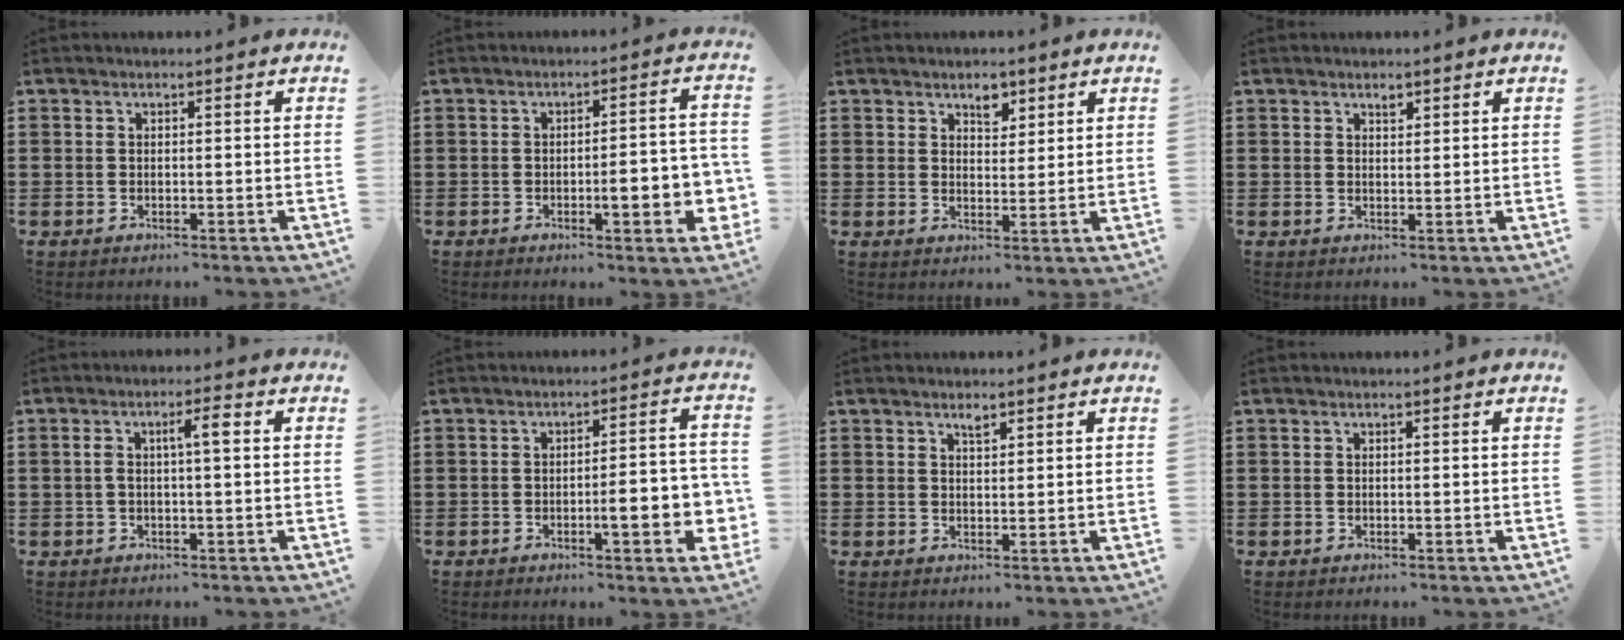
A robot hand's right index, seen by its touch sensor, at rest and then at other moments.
{"total": 6.8, "force": [-1.8, 1.7, 6.3], "torque": [-0.084, -0.006, -0.031]}
{"total": 3.3, "force": [2.3, 1.8, 1.5], "torque": [-0.020, -0.001, 0.039]}
{"total": 1.3, "force": [0.9, 0.6, 0.6], "torque": [-0.014, 0.002, 0.018]}
{"total": 3.6, "force": [0.4, 0.6, 3.5], "torque": [-0.060, 0.004, 0.000]}
{"total": 7.6, "force": [-2.2, 1.9, 7.0], "torque": [-0.096, -0.006, -0.037]}
{"total": 1.4, "force": [1.1, 0.4, 0.7], "torque": [-0.009, -0.001, 0.017]}
{"total": 0.0}